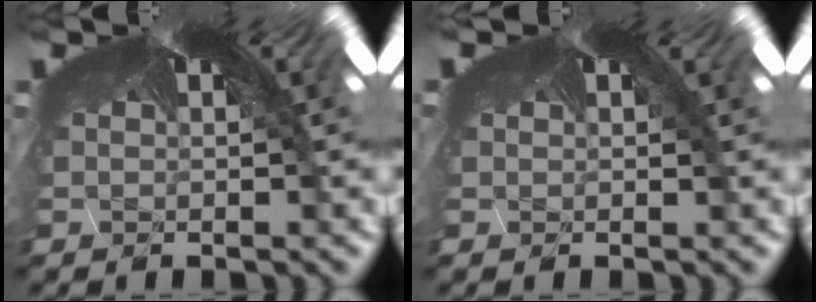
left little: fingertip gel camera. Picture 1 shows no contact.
{"total": 0.8, "force": [0.2, 0.6, 0.4], "torque": [-0.015, 0.003, 0.003]}